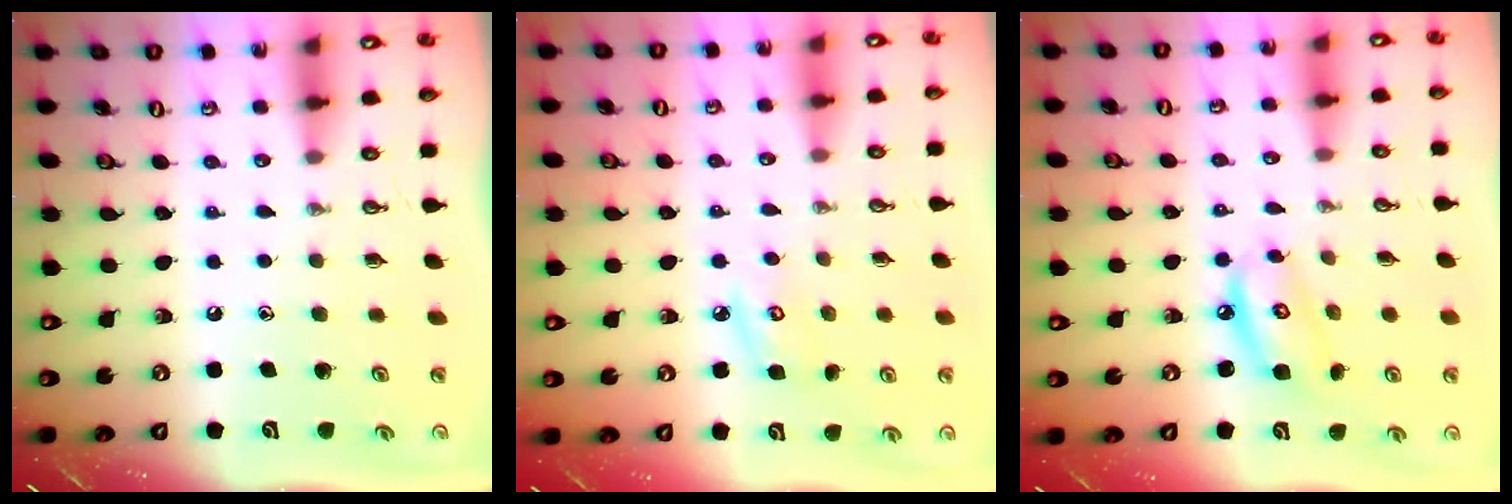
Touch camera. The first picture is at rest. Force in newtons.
{"total": 6.1, "press": 6.1, "slide": 0.5}
{"total": 7.8, "press": 7.7, "slide": 0.7}